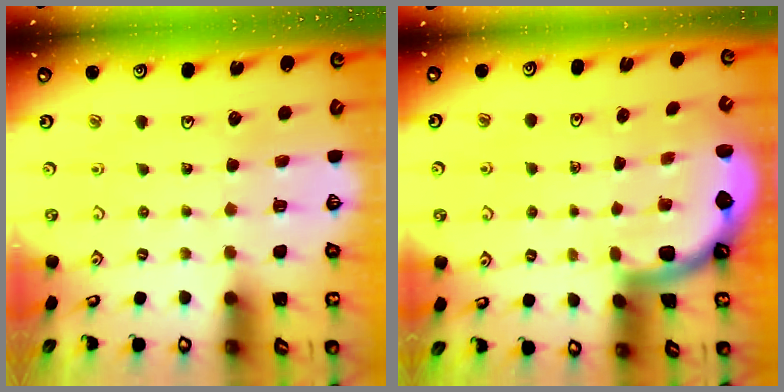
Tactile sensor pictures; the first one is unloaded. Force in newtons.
{"total": 1.9, "press": 1.9, "slide": 0.3}